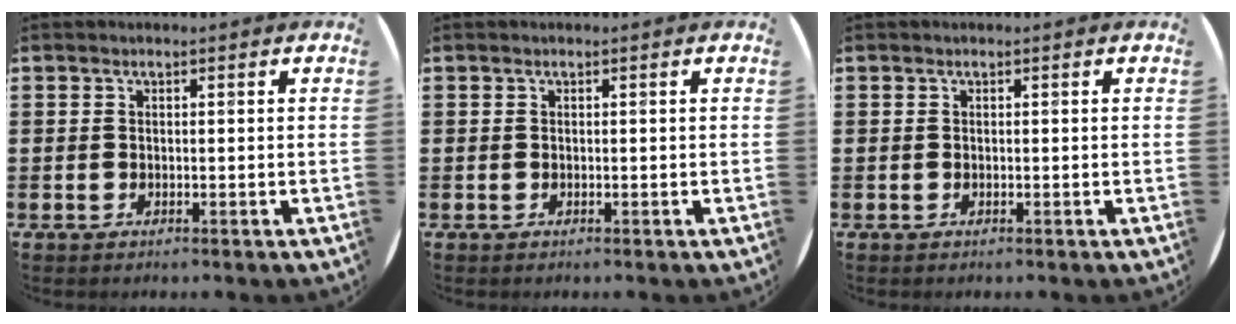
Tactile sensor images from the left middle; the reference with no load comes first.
{"total": 0.0}
{"total": 0.0}